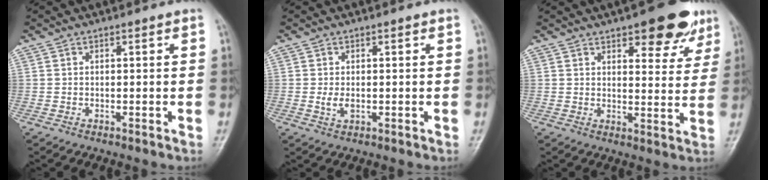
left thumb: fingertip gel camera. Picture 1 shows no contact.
{"total": 2.2, "force": [0.0, 1.3, 1.8], "torque": [-0.038, -0.006, -0.001]}
{"total": 11.4, "force": [6.9, 4.7, 7.7], "torque": [-0.057, -0.030, 0.088]}